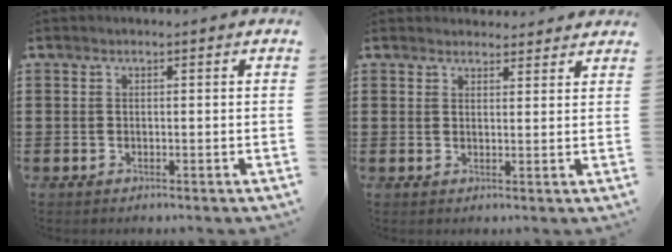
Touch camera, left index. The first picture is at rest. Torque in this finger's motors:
{"motor_torque": [1.11, -0.53, 0.15, 0.01]}